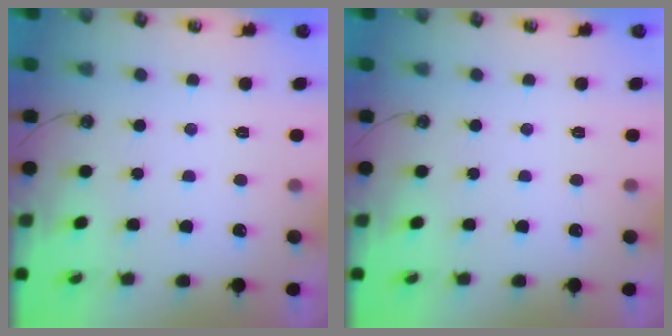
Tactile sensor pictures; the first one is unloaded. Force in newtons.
{"total": 0.0}